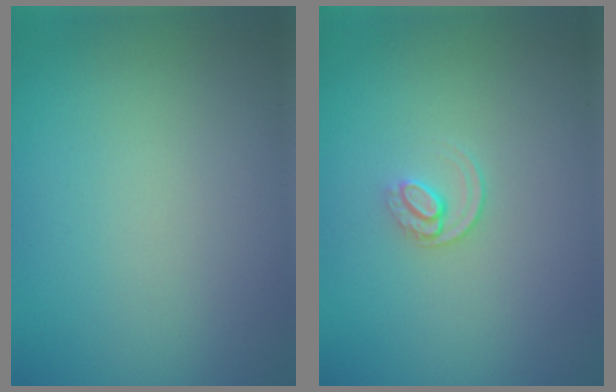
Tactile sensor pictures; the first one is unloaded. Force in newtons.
{"total": 1.2, "press": 0.8, "slide": 0.9}